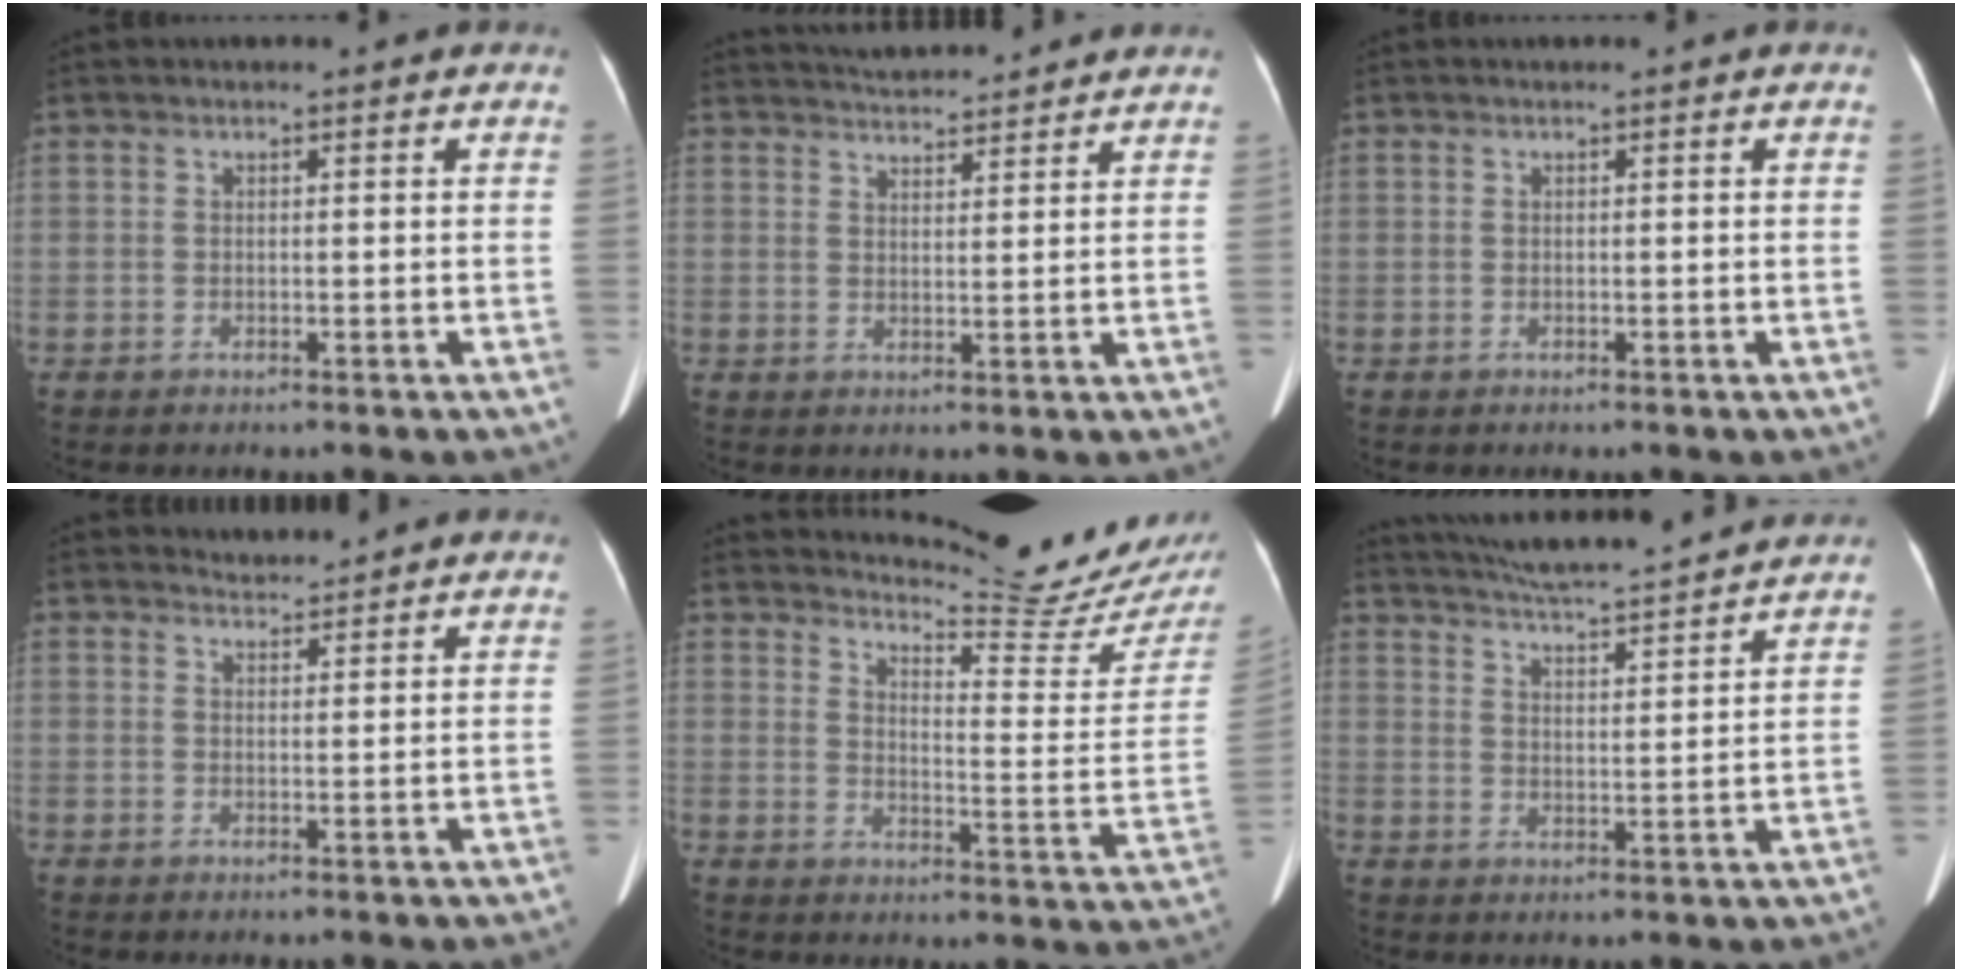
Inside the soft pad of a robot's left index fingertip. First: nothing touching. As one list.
[{"total": 9.1, "force": [8.8, 0.7, 2.3], "torque": [-0.043, 0.020, 0.126]}, {"total": 0.0}, {"total": 2.3, "force": [2.3, 0.1, -0.4], "torque": [-0.006, 0.008, 0.038]}, {"total": 16.4, "force": [15.9, -0.8, 4.1], "torque": [-0.066, -0.107, 0.193]}, {"total": 16.5, "force": [15.2, 0.3, 6.4], "torque": [-0.116, 0.011, 0.219]}]